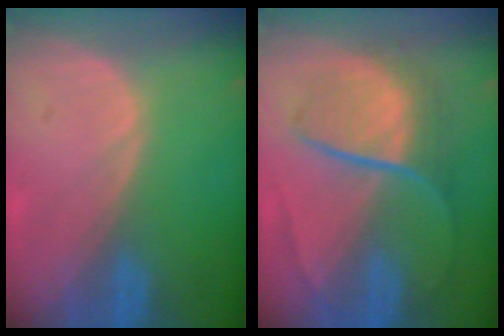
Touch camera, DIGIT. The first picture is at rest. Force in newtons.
{"total": 8.8, "press": 7.7, "slide": 4.2}